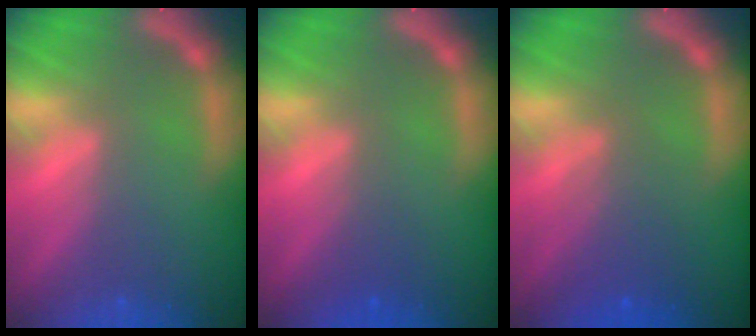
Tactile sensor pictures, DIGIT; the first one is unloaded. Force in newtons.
{"total": 1.5}
{"total": 3.6}